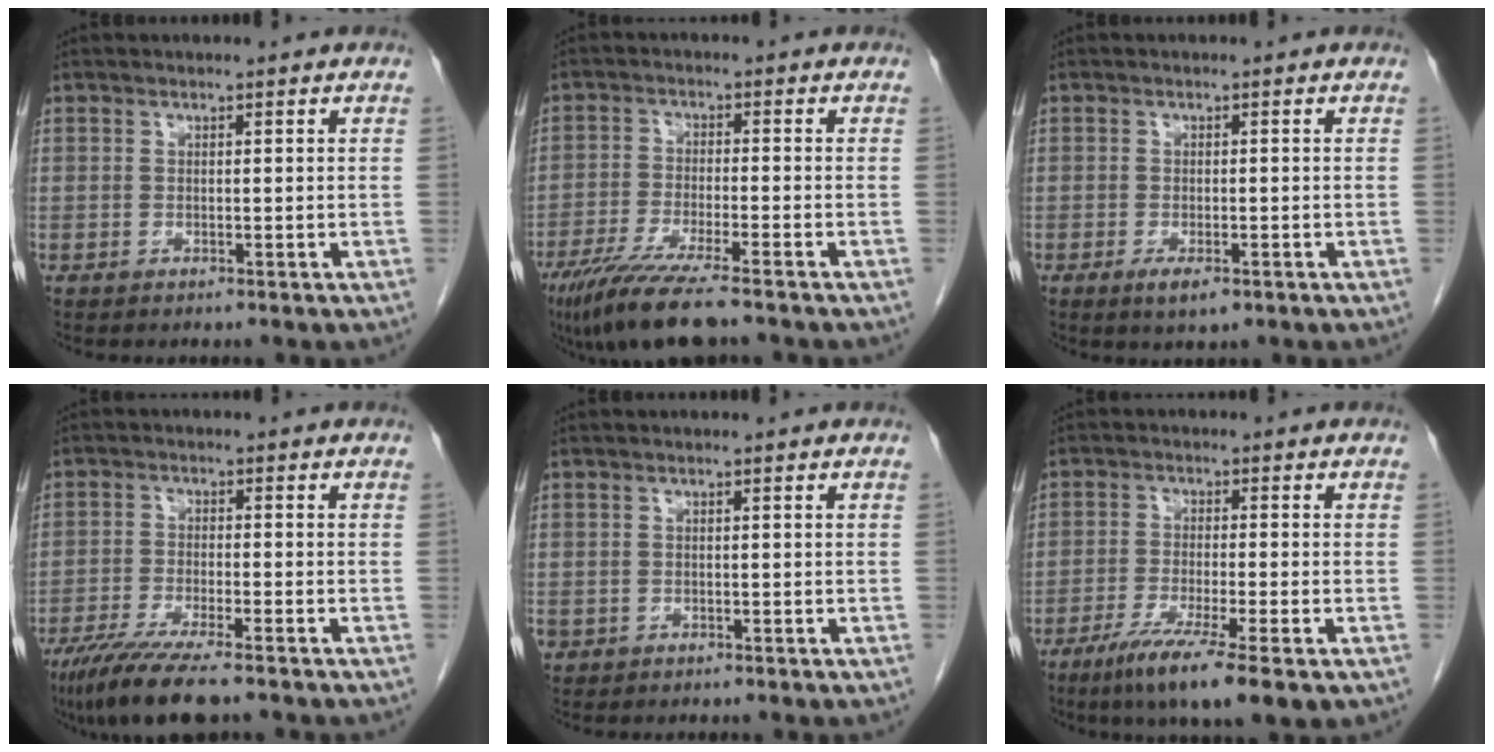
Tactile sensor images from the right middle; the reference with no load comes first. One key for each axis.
{"total": 10.5, "fx": -8.0, "fy": 0.5, "fz": 6.7, "tx": -0.118, "ty": -0.029, "tz": -0.134}
{"total": 5.1, "fx": -3.0, "fy": 0.6, "fz": 4.1, "tx": -0.078, "ty": -0.014, "tz": -0.049}
{"total": 9.7, "fx": -7.4, "fy": 0.8, "fz": 6.2, "tx": -0.104, "ty": -0.024, "tz": -0.124}
{"total": 1.2, "fx": -0.4, "fy": 1.0, "fz": 0.3, "tx": -0.007, "ty": 0.003, "tz": -0.003}
{"total": 10.4, "fx": -6.3, "fy": 0.5, "fz": 8.2, "tx": -0.140, "ty": -0.027, "tz": -0.099}